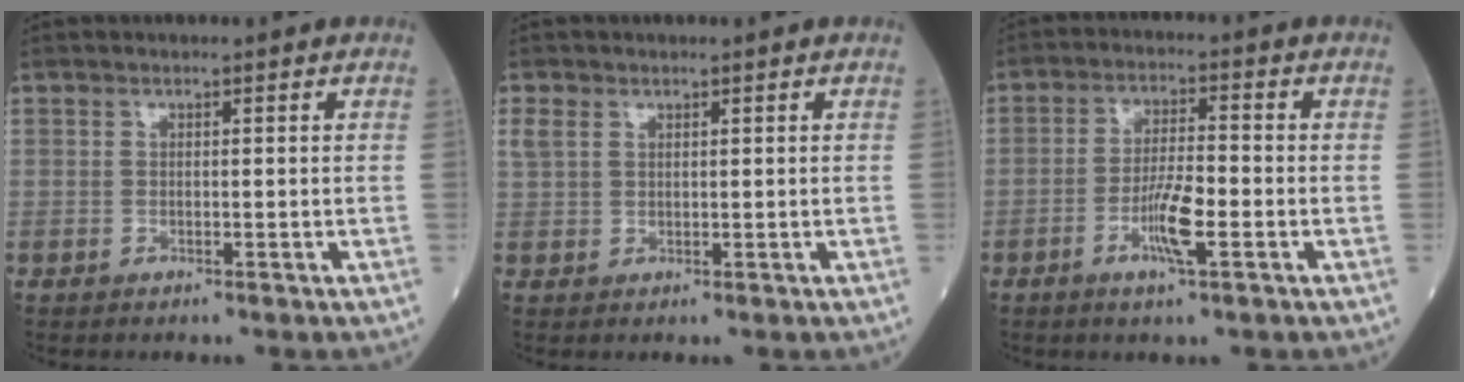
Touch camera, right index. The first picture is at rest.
{"total": 2.0, "force": [1.1, 1.4, 1.0], "torque": [-0.031, 0.010, 0.029]}
{"total": 6.4, "force": [-2.4, 0.8, 5.9], "torque": [-0.112, -0.004, -0.047]}